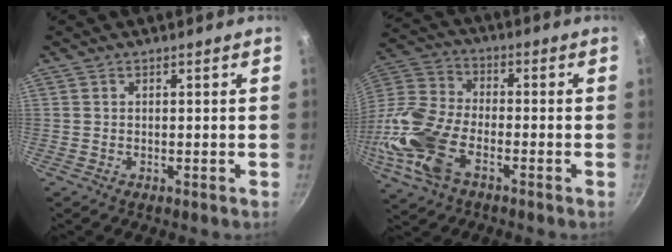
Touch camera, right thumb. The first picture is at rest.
{"total": 17.1, "force": [-6.2, 9.5, 12.8], "torque": [-0.277, 0.023, -0.140]}